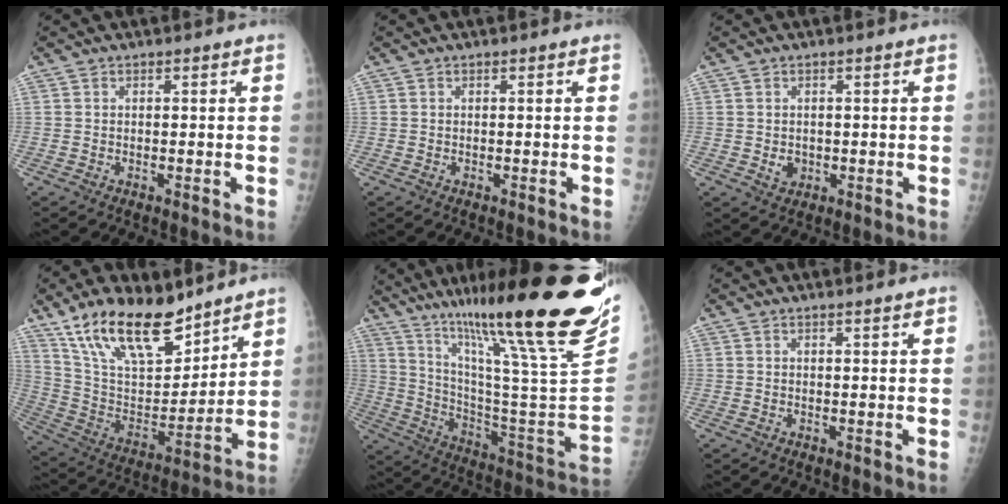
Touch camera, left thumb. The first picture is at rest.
{"total": 0.0}
{"total": 2.3, "force": [-0.2, 2.0, 1.1], "torque": [-0.009, 0.000, 0.004]}
{"total": 21.7, "force": [15.2, 9.1, 12.6], "torque": [-0.186, -0.064, 0.283]}
{"total": 33.1, "force": [24.3, 2.5, 22.3], "torque": [-0.333, -0.135, 0.370]}
{"total": 0.8, "force": [0.6, -0.1, 0.5], "torque": [-0.011, -0.003, 0.013]}